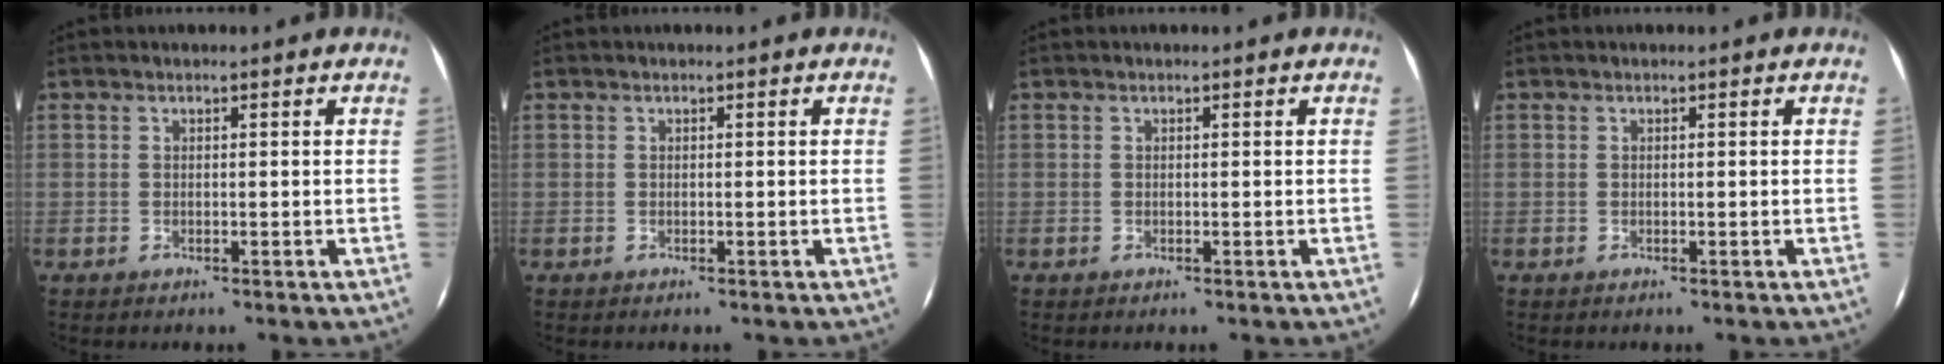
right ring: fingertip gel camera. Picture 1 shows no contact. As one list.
[{"total": 0.0}, {"total": 0.0}, {"total": 0.0}]